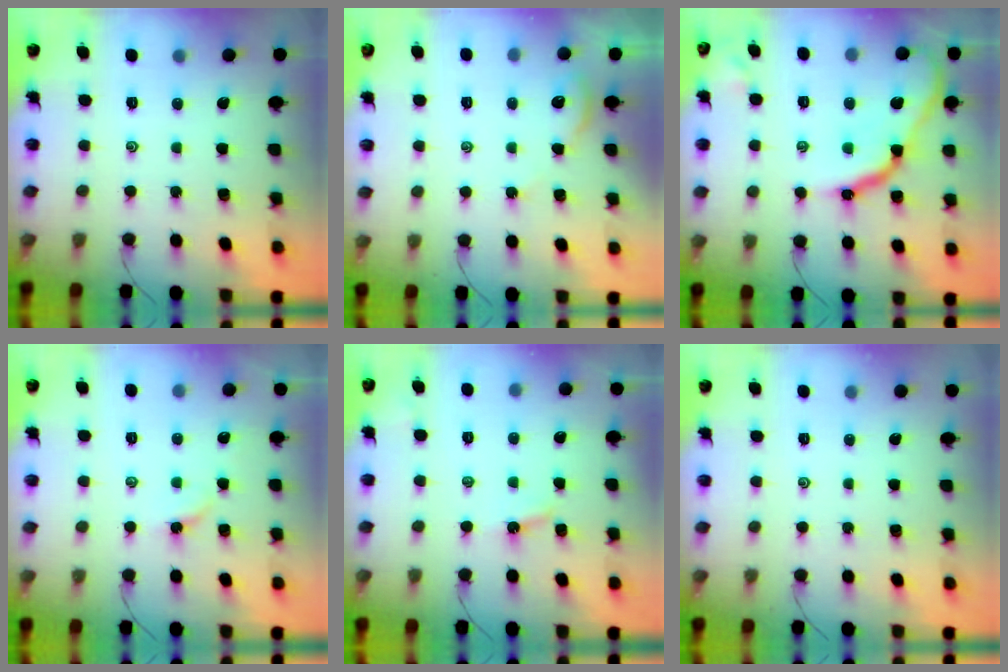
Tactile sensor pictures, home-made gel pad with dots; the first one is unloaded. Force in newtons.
{"total": 2.7, "press": 2.7, "slide": 0.4}
{"total": 15.1, "press": 15.1, "slide": 1.3}
{"total": 5.9, "press": 5.8, "slide": 0.7}
{"total": 3.3, "press": 3.3, "slide": 0.1}
{"total": 0.0}